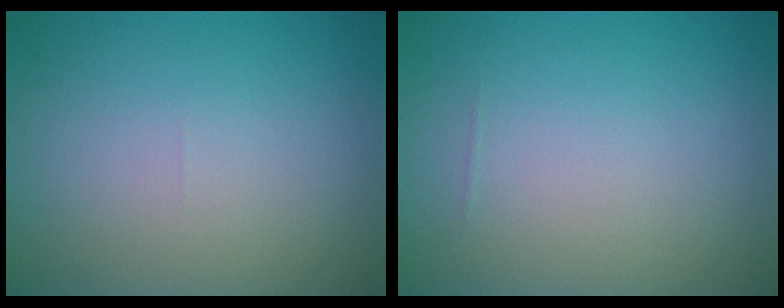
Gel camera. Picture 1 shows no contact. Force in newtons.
{"total": 0.0}